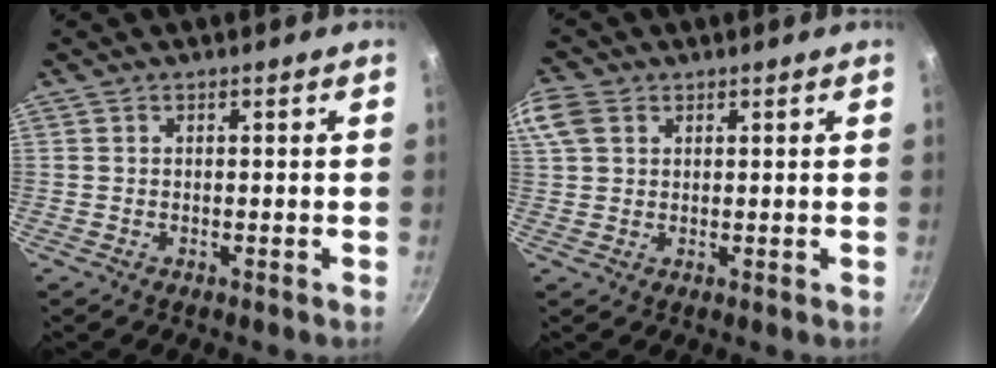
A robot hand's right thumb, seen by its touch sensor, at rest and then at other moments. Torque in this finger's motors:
{"motor_torque": [-0.90, 0.37, 0.84, 0.29, 0.04]}